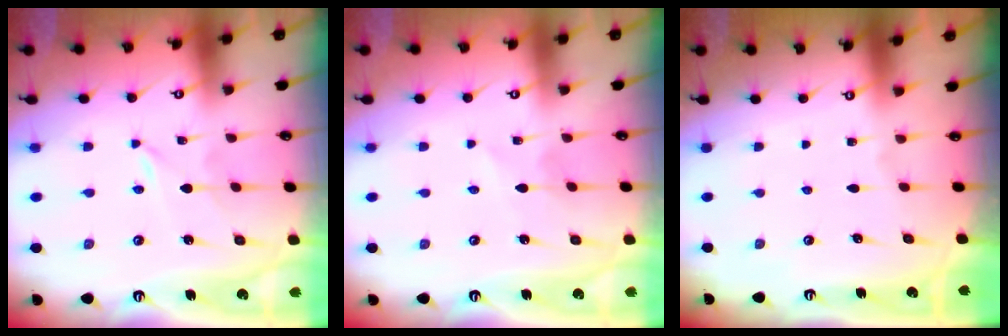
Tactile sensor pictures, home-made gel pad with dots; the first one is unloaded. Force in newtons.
{"total": 2.4, "press": 2.3, "slide": 0.3}
{"total": 0.0}